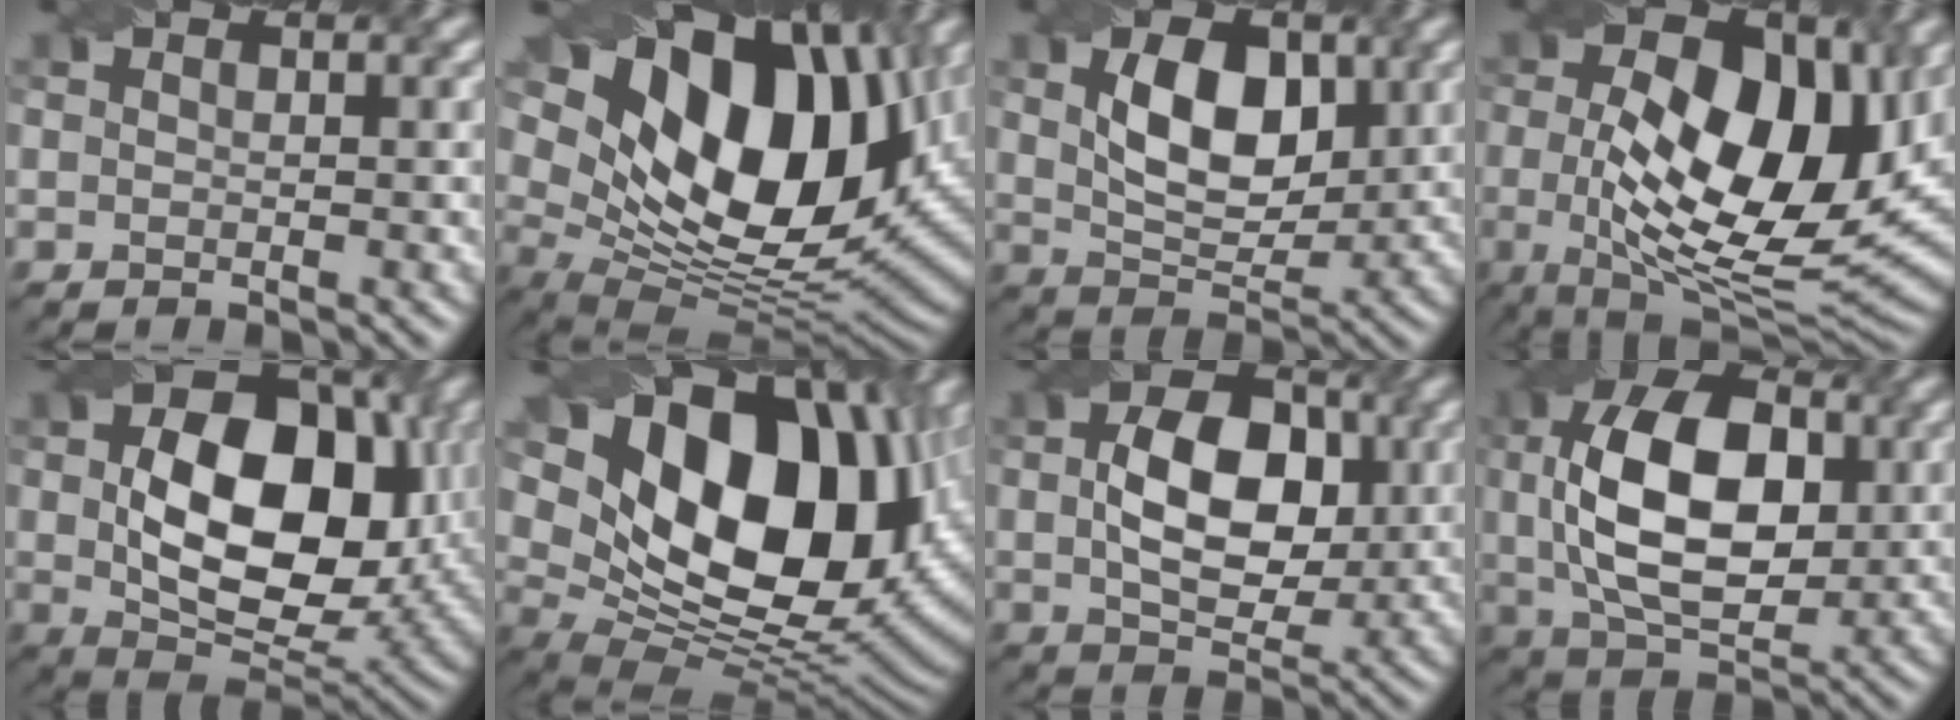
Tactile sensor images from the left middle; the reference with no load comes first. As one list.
[{"total": 16.4, "force": [5.5, 9.9, 11.8], "torque": [-0.217, 0.018, 0.116]}, {"total": 5.0, "force": [0.4, 3.1, 4.0], "torque": [-0.081, 0.010, 0.021]}, {"total": 13.3, "force": [0.1, 6.3, 11.7], "torque": [-0.189, 0.003, 0.009]}, {"total": 12.1, "force": [0.3, 7.9, 9.2], "torque": [-0.155, 0.005, 0.029]}, {"total": 16.9, "force": [4.8, 10.9, 11.9], "torque": [-0.189, 0.017, 0.105]}, {"total": 6.8, "force": [-0.3, 4.4, 5.2], "torque": [-0.094, 0.018, 0.005]}, {"total": 10.5, "force": [0.1, 6.2, 8.5], "torque": [-0.171, 0.022, 0.014]}]